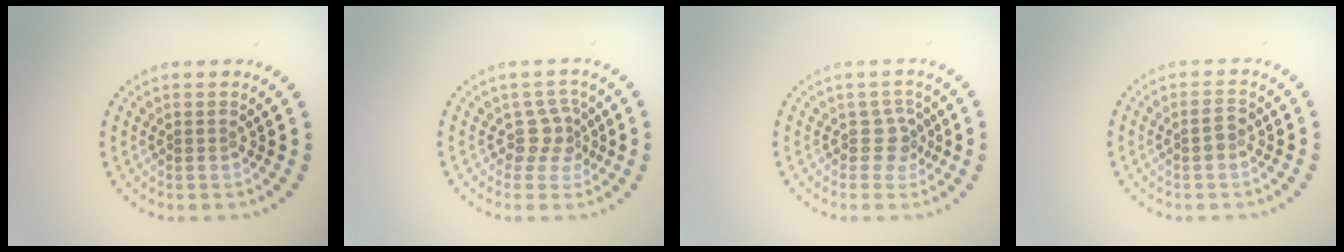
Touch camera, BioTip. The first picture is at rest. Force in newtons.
{"total": 2.3, "press": 1.6, "slide": 1.6}
{"total": 1.8, "press": 1.3, "slide": 1.1}
{"total": 1.5, "press": 1.5, "slide": 0.3}